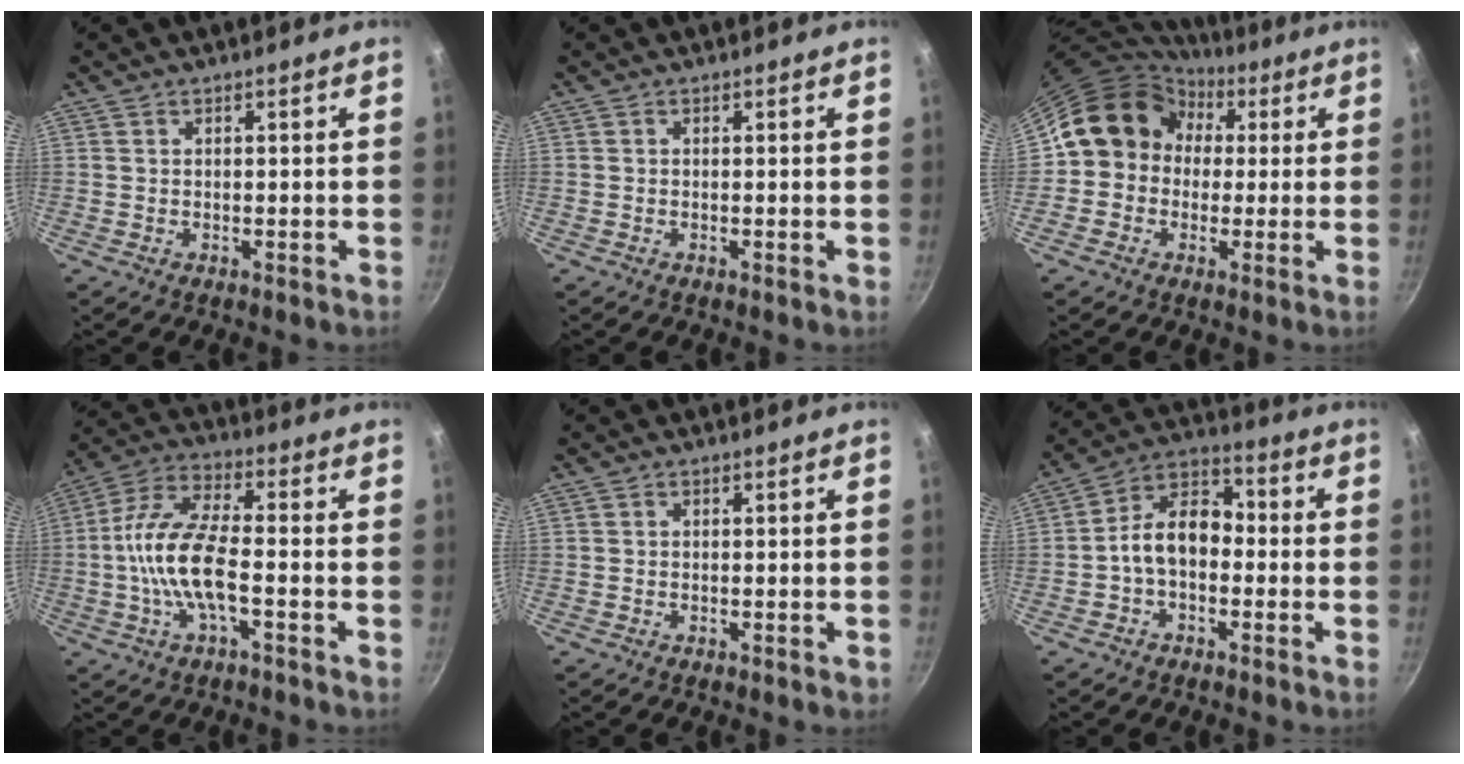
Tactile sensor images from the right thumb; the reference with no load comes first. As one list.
[{"total": 0.0}, {"total": 13.0, "force": [2.1, 11.6, 5.4], "torque": [-0.052, 0.032, 0.016]}, {"total": 12.8, "force": [-2.5, 4.7, 11.6], "torque": [-0.230, 0.033, -0.063]}, {"total": 0.7, "force": [-0.3, 0.4, 0.6], "torque": [-0.006, 0.003, -0.005]}, {"total": 10.3, "force": [-1.6, 7.0, 7.4], "torque": [-0.095, 0.045, -0.048]}]